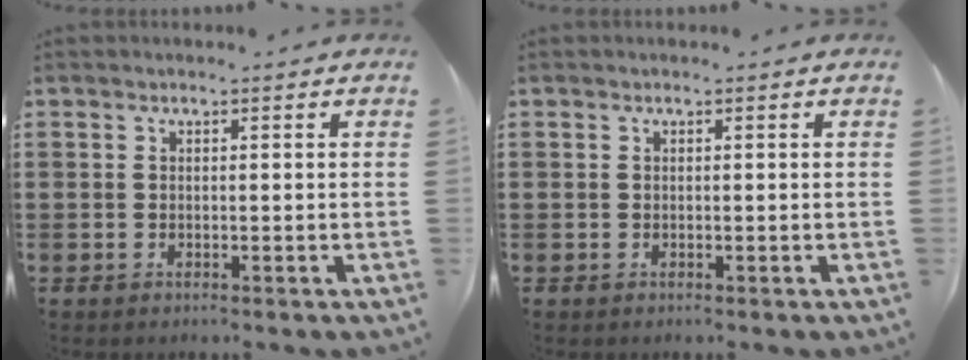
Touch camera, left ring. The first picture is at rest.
{"total": 0.0}